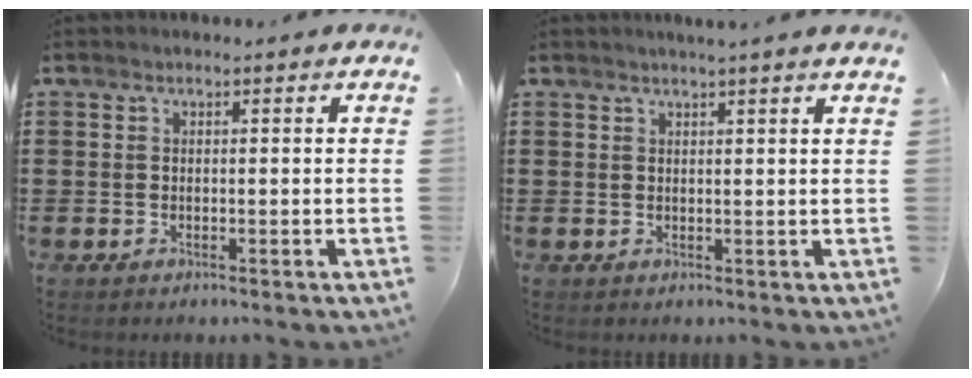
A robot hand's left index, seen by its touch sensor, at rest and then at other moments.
{"total": 1.6, "force": [1.4, -0.5, 0.7], "torque": [-0.012, -0.003, 0.026]}